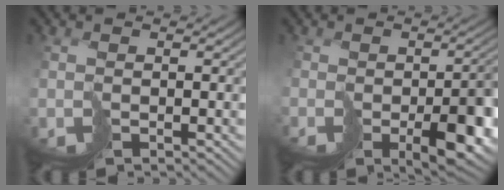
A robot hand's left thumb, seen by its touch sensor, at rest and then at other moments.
{"total": 6.6, "force": [-3.1, 2.8, 5.1], "torque": [-0.064, -0.024, -0.026]}